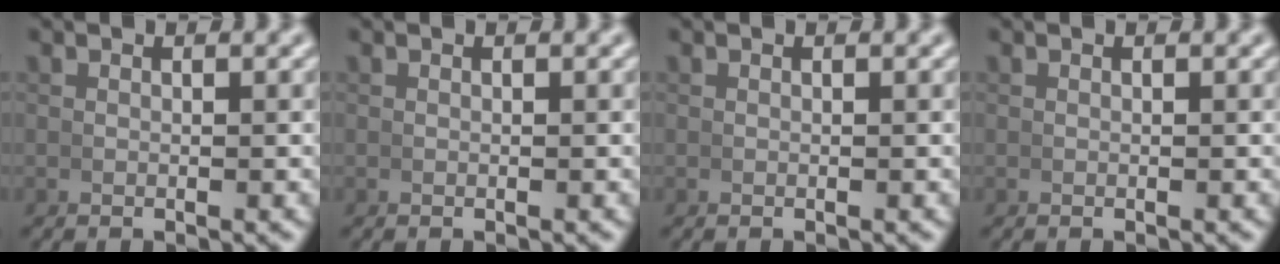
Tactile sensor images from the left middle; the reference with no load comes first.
{"total": 0.0}
{"total": 0.0}
{"total": 0.0}